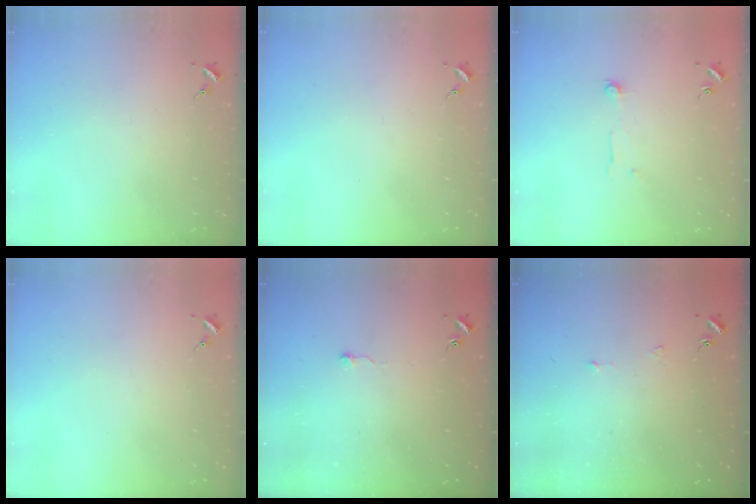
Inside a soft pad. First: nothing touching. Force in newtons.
{"total": 0.0}
{"total": 5.1, "press": 5.1, "slide": 0.5}
{"total": 0.0}
{"total": 4.8, "press": 4.8, "slide": 0.4}
{"total": 3.4, "press": 3.4, "slide": 0.2}